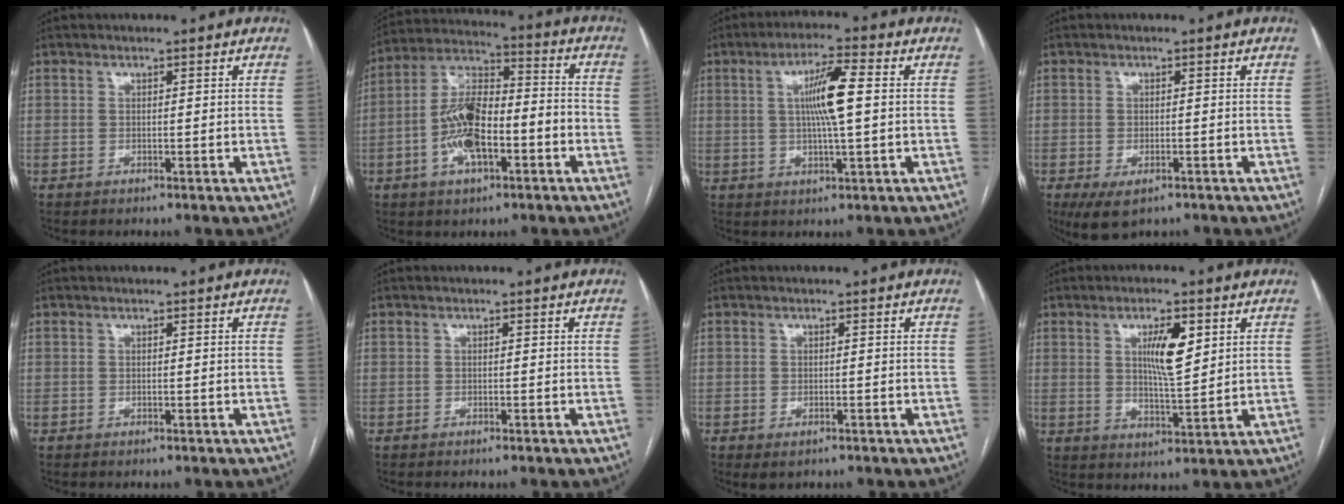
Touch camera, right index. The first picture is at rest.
{"total": 13.1, "force": [-3.9, 5.0, 11.5], "torque": [-0.232, 0.025, -0.071]}
{"total": 8.1, "force": [1.1, 0.5, 8.0], "torque": [-0.147, 0.004, 0.017]}
{"total": 5.0, "force": [-3.0, 2.3, 3.3], "torque": [-0.061, -0.011, -0.043]}
{"total": 0.0}
{"total": 0.0}
{"total": 2.3, "force": [-1.2, 1.1, 1.7], "torque": [-0.030, -0.005, -0.010]}
{"total": 5.8, "force": [3.1, 2.0, 4.5], "torque": [-0.080, -0.012, 0.060]}